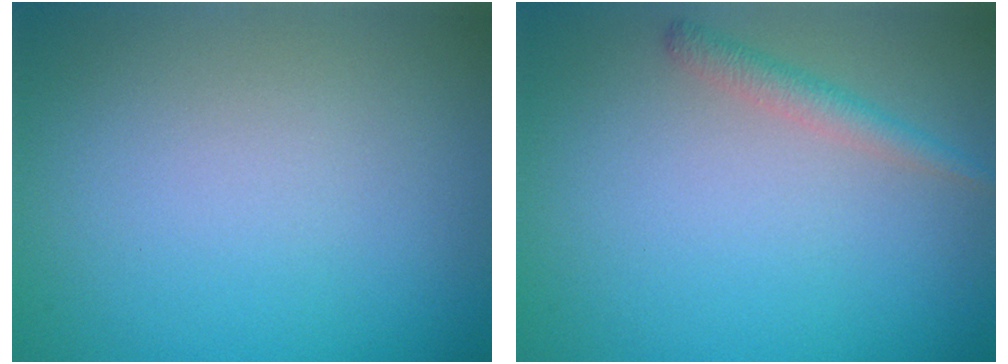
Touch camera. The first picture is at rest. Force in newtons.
{"total": 1.7, "press": 1.7, "slide": 0.1}